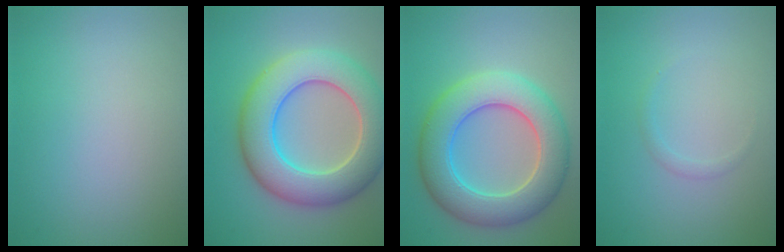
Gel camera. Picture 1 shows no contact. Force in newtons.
{"total": 9.8, "press": 9.7, "slide": 0.4}
{"total": 8.3, "press": 8.3, "slide": 0.2}
{"total": 0.8, "press": 0.8, "slide": 0.1}